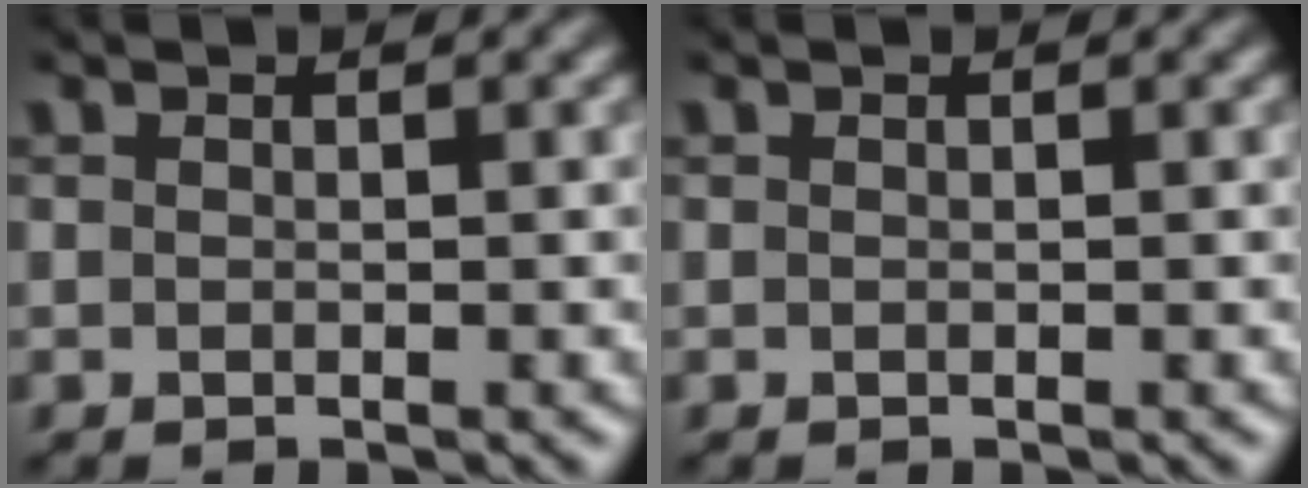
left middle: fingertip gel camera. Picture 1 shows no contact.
{"total": 0.0}